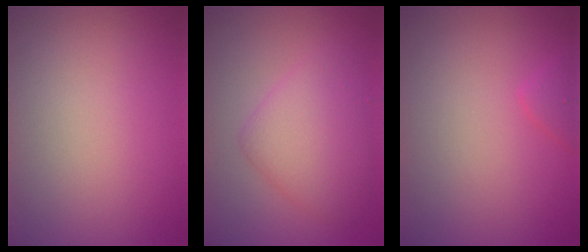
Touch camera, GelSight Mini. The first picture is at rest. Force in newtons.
{"total": 4.5, "press": 4.5, "slide": 0.0}
{"total": 1.2, "press": 1.2, "slide": 0.1}